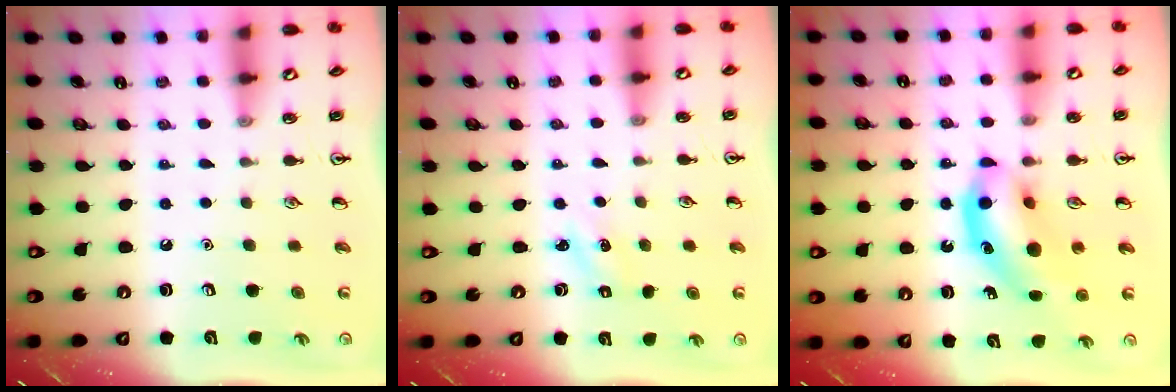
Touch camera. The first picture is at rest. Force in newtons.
{"total": 1.2, "press": 1.1, "slide": 0.4}
{"total": 11.5, "press": 11.0, "slide": 3.5}